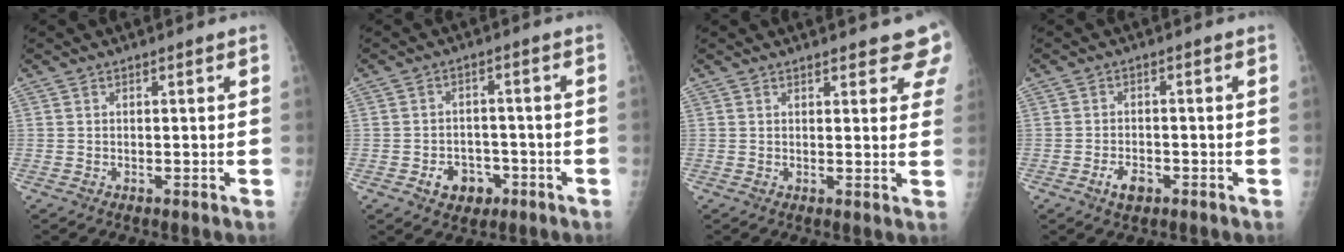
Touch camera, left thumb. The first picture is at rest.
{"total": 6.1, "force": [-2.7, 4.7, 2.7], "torque": [-0.016, 0.022, -0.035]}
{"total": 7.0, "force": [5.9, 2.4, 2.9], "torque": [0.005, -0.022, 0.055]}
{"total": 3.6, "force": [-1.9, 2.1, 2.2], "torque": [-0.034, 0.009, -0.031]}